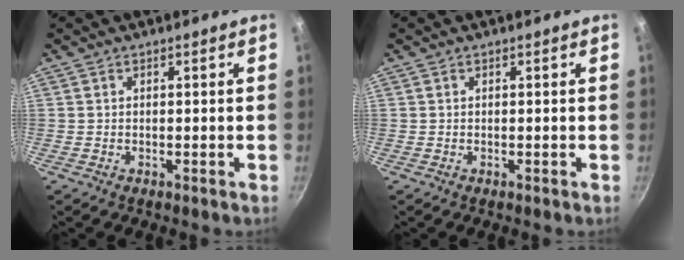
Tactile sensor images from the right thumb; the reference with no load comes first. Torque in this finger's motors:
{"motor_torque": [0.00, 0.00, 0.01, 0.00, 0.00]}